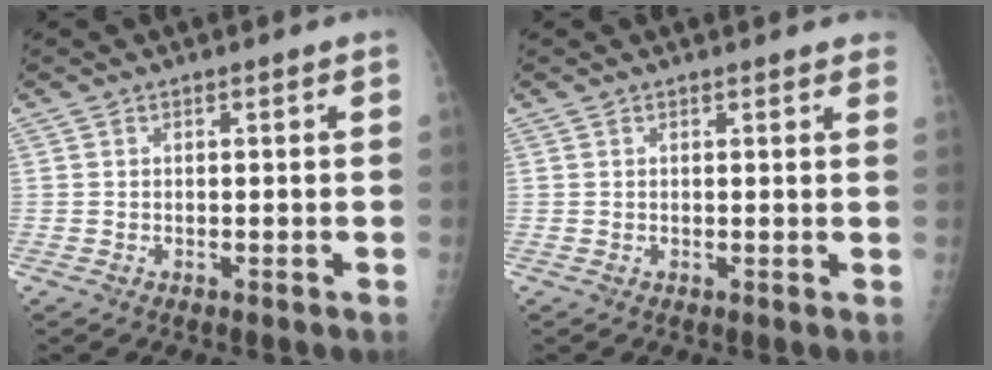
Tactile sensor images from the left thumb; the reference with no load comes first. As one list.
[{"total": 4.0, "force": [3.6, 0.9, 1.4], "torque": [0.001, -0.005, 0.028]}]